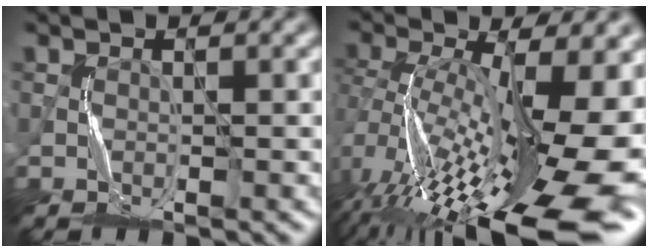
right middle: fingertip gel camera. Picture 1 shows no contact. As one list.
[{"total": 16.6, "force": [-5.0, 6.6, 14.4], "torque": [-0.250, 0.001, -0.083]}]